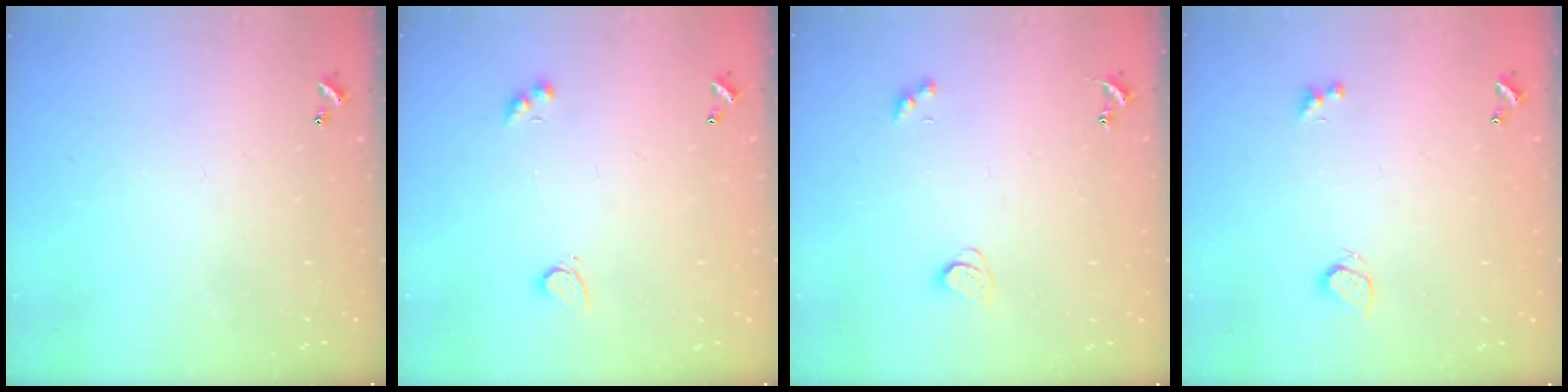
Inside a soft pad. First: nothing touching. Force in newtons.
{"total": 2.9, "press": 2.6, "slide": 1.3}
{"total": 2.1, "press": 2.0, "slide": 0.7}
{"total": 1.4, "press": 0.7, "slide": 1.2}